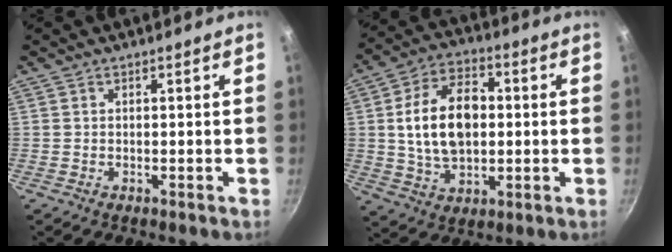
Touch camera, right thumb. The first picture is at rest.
{"total": 15.5, "force": [1.1, 10.0, 11.8], "torque": [-0.179, 0.015, 0.016]}